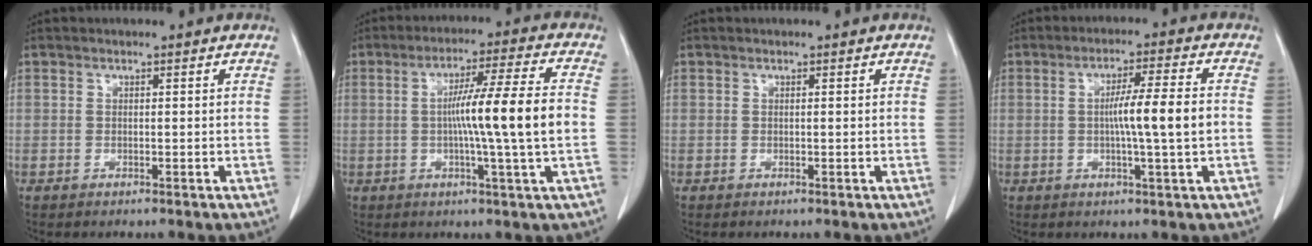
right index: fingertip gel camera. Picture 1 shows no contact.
{"total": 11.7, "force": [-0.5, -1.5, 11.6], "torque": [-0.194, 0.001, -0.011]}
{"total": 0.0}
{"total": 7.6, "force": [-0.5, -0.7, 7.6], "torque": [-0.126, 0.001, -0.009]}